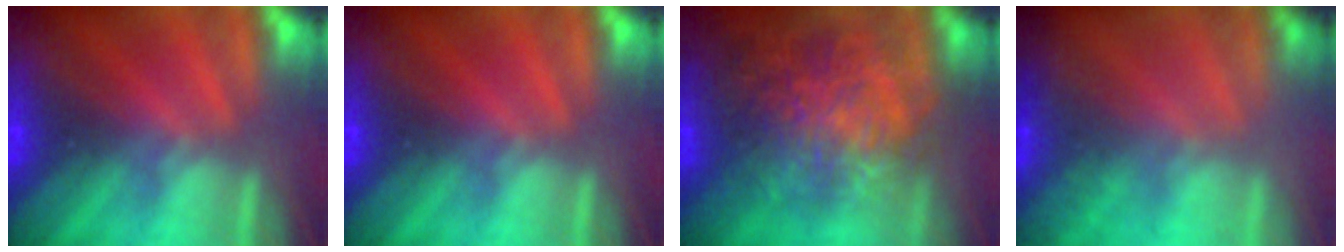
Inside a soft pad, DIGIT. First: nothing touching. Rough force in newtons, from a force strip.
{"total": 0.0}
{"total": 11.0}
{"total": 1.4}